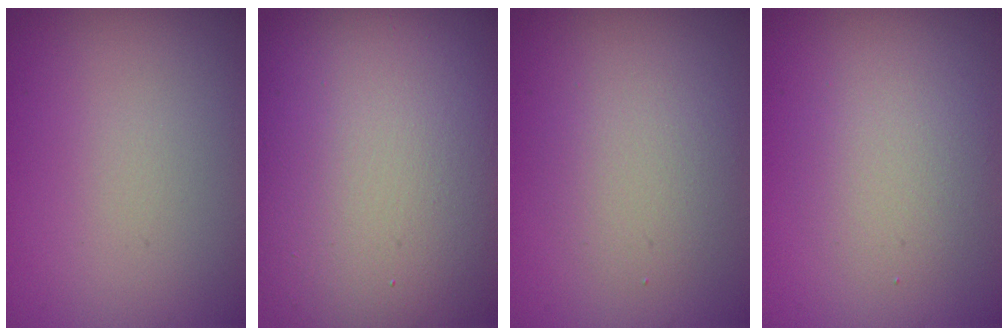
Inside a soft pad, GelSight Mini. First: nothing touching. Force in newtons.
{"total": 17.5, "press": 17.5, "slide": 0.7}
{"total": 2.9, "press": 2.9, "slide": 0.2}
{"total": 2.9, "press": 2.9, "slide": 0.3}